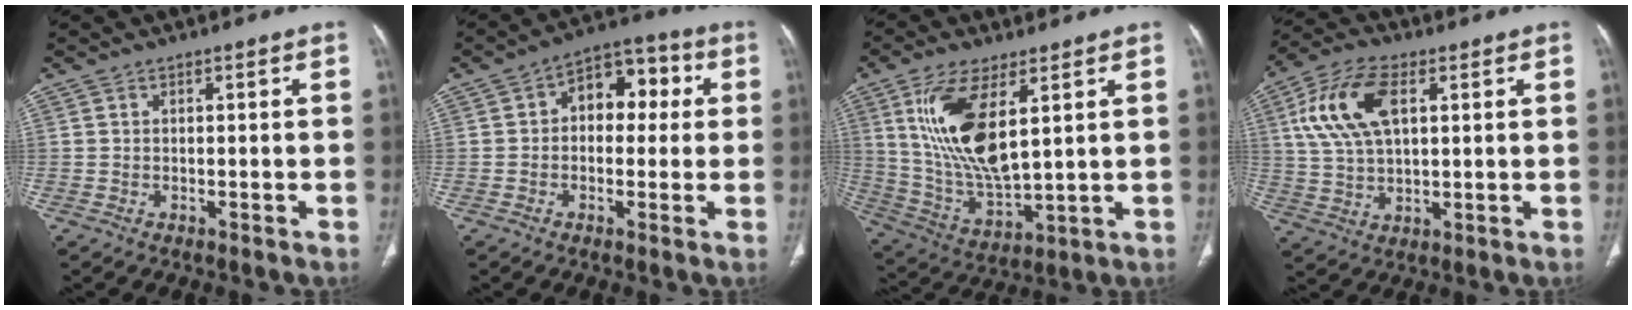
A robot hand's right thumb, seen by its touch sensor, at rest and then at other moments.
{"total": 9.9, "force": [1.4, 6.7, 7.2], "torque": [-0.056, 0.030, 0.011]}
{"total": 16.2, "force": [5.3, 6.5, 13.9], "torque": [-0.274, -0.029, 0.113]}
{"total": 13.4, "force": [4.1, 7.1, 10.6], "torque": [-0.214, 0.007, 0.081]}